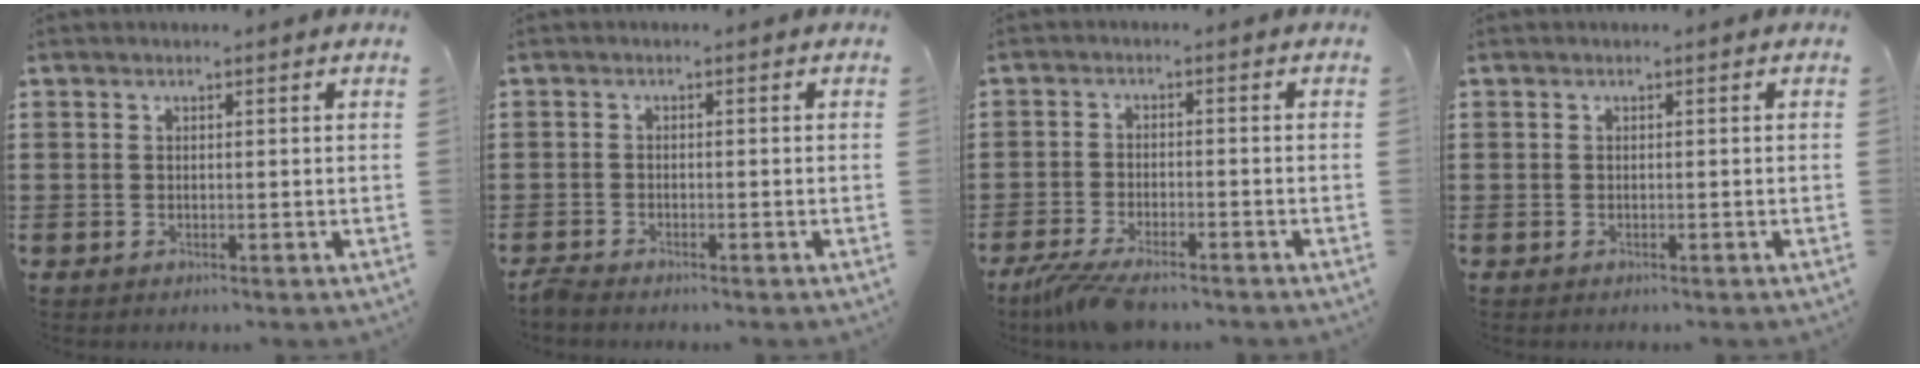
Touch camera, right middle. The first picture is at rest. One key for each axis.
{"total": 1.5, "fx": -1.4, "fy": 0.2, "fz": 0.5, "tx": -0.018, "ty": -0.001, "tz": -0.031}
{"total": 5.1, "fx": -4.2, "fy": 0.8, "fz": 2.7, "tx": -0.077, "ty": -0.015, "tz": -0.087}
{"total": 0.0}